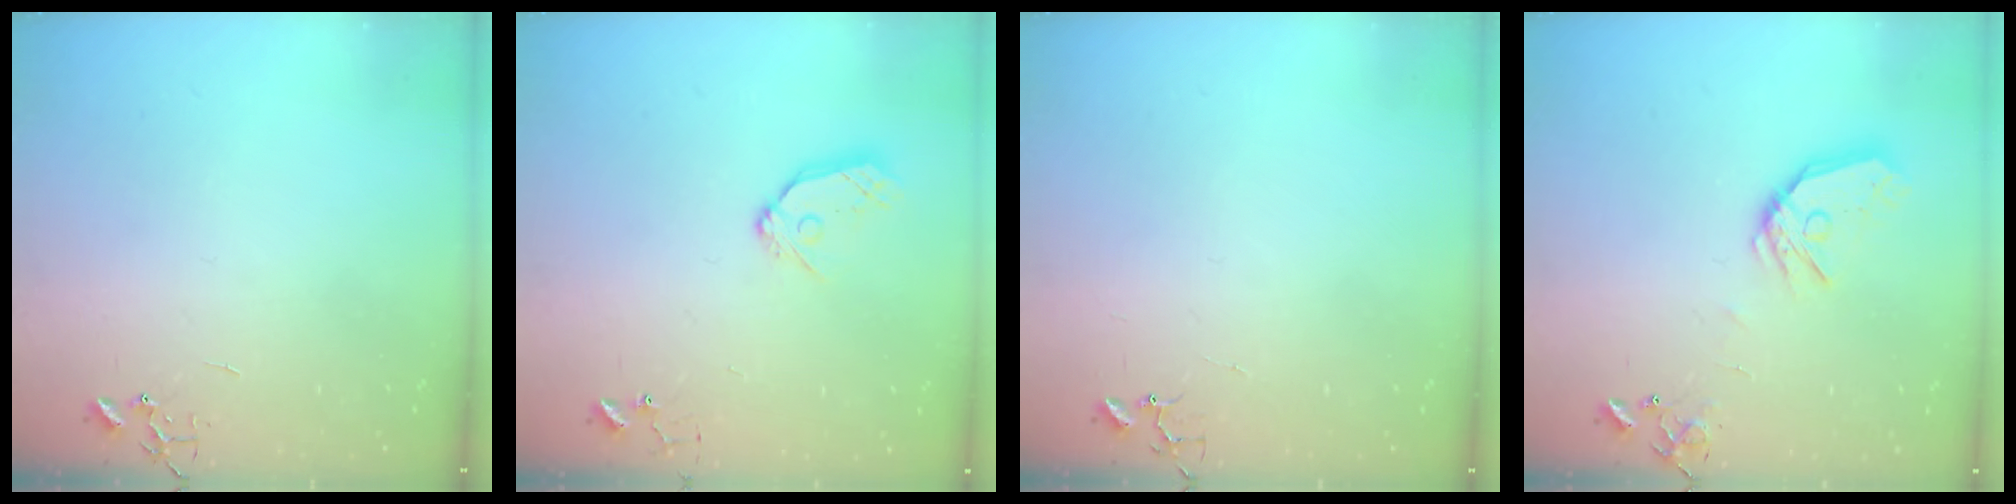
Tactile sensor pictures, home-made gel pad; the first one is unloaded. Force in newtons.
{"total": 9.5, "press": 9.5, "slide": 0.9}
{"total": 3.7, "press": 3.7, "slide": 0.3}
{"total": 12.5, "press": 12.4, "slide": 0.9}